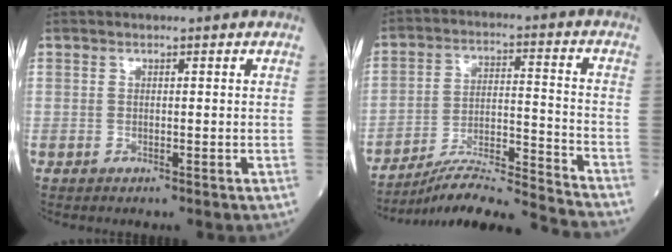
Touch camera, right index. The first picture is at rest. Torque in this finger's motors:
{"motor_torque": [-0.78, -0.97, 0.07, 0.00]}